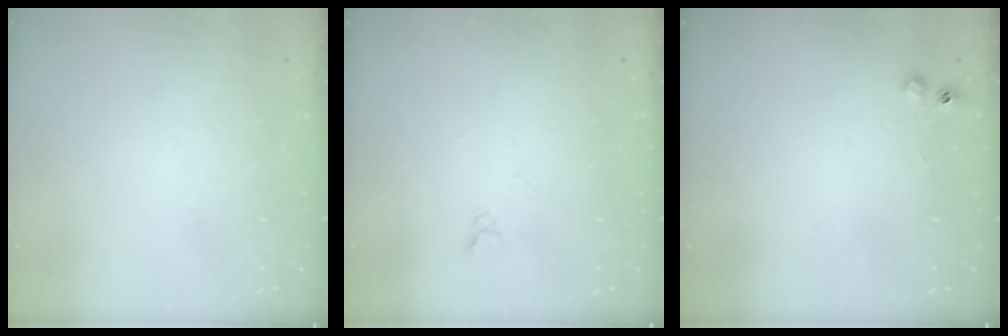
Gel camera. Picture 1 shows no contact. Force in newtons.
{"total": 4.4, "press": 4.3, "slide": 0.6}
{"total": 4.5, "press": 4.4, "slide": 0.6}